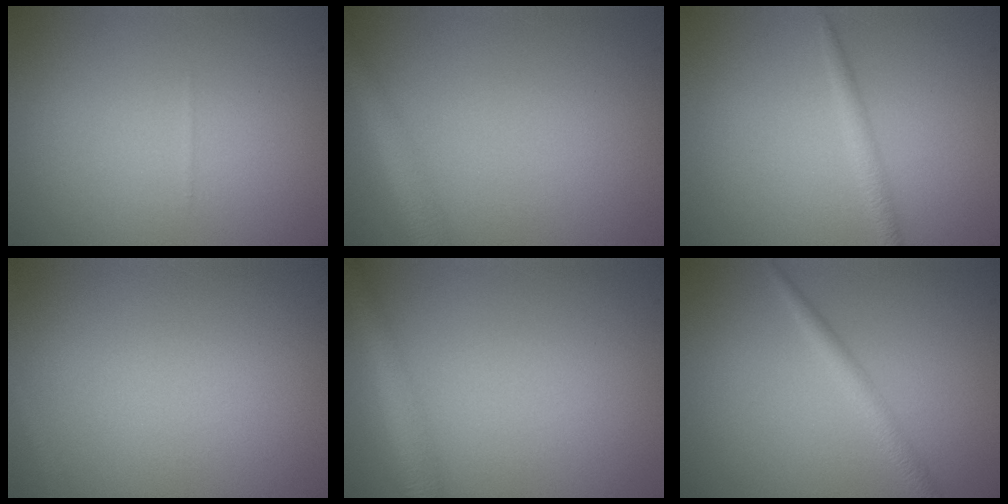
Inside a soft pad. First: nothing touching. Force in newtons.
{"total": 3.0, "press": 3.0, "slide": 0.1}
{"total": 1.4, "press": 1.4, "slide": 0.1}
{"total": 0.8, "press": 0.8, "slide": 0.1}
{"total": 3.0, "press": 3.0, "slide": 0.1}
{"total": 2.0, "press": 2.0, "slide": 0.1}